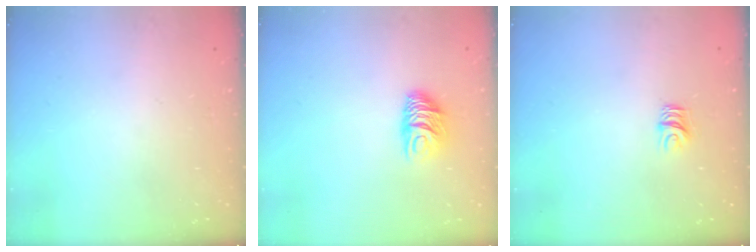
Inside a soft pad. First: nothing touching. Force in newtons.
{"total": 7.5, "press": 7.4, "slide": 0.8}
{"total": 4.7, "press": 4.7, "slide": 0.5}